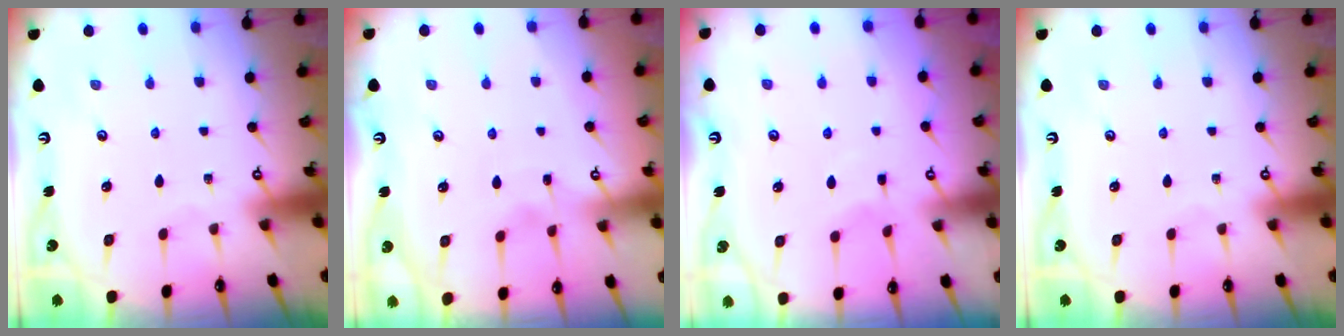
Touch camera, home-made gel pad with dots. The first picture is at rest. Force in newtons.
{"total": 2.7, "press": 2.6, "slide": 0.3}
{"total": 3.3, "press": 3.3, "slide": 0.7}
{"total": 0.0}